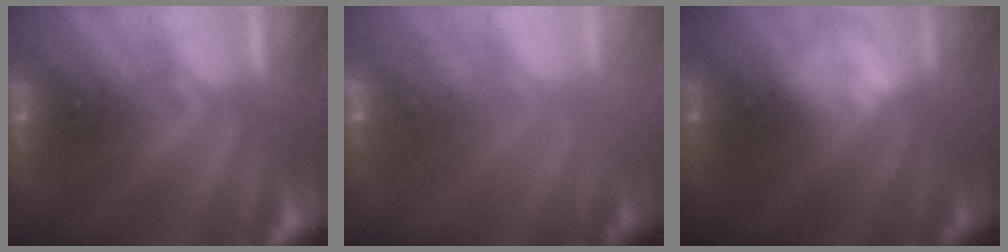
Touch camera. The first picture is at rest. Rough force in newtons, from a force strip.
{"total": 2.9}
{"total": 2.2}